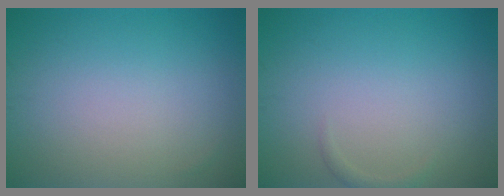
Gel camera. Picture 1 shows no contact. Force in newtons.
{"total": 0.7, "press": 0.7, "slide": 0.0}